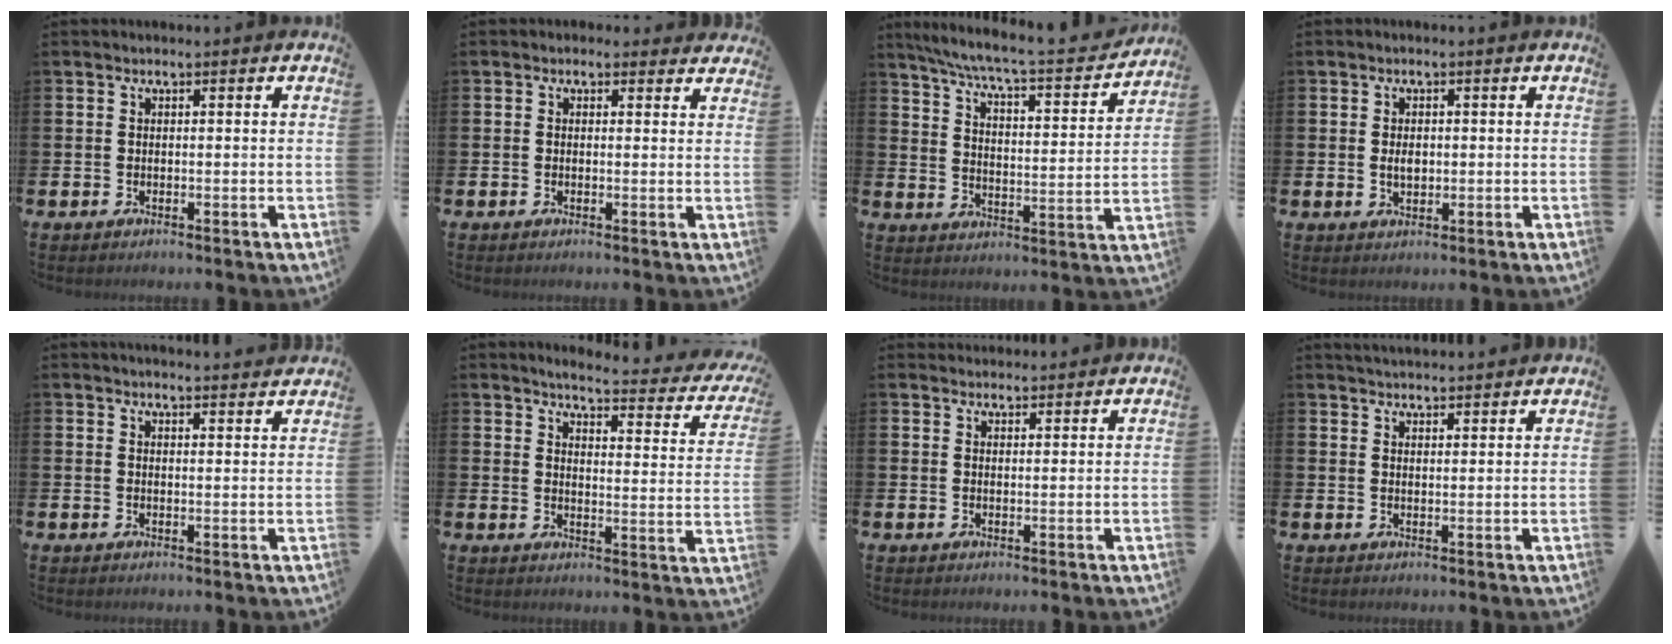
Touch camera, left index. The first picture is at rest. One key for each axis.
{"total": 1.2, "fx": 1.0, "fy": 0.7, "fz": 0.0, "tx": 0.001, "ty": 0.003, "tz": 0.017}
{"total": 7.1, "fx": 6.4, "fy": 0.3, "fz": 2.9, "tx": -0.080, "ty": -0.049, "tz": 0.105}
{"total": 2.1, "fx": 0.1, "fy": 1.3, "fz": 1.6, "tx": -0.011, "ty": -0.002, "tz": -0.004}
{"total": 2.6, "fx": 2.6, "fy": -0.1, "fz": 0.0, "tx": 0.011, "ty": -0.021, "tz": 0.044}
{"total": 3.4, "fx": 3.2, "fy": 0.6, "fz": 1.1, "tx": -0.027, "ty": -0.036, "tz": 0.044}
{"total": 2.0, "fx": 2.0, "fy": 0.5, "fz": -0.1, "tx": 0.012, "ty": -0.012, "tz": 0.034}
{"total": 3.1, "fx": 3.1, "fy": 0.1, "fz": 0.1, "tx": -0.004, "ty": -0.015, "tz": 0.056}